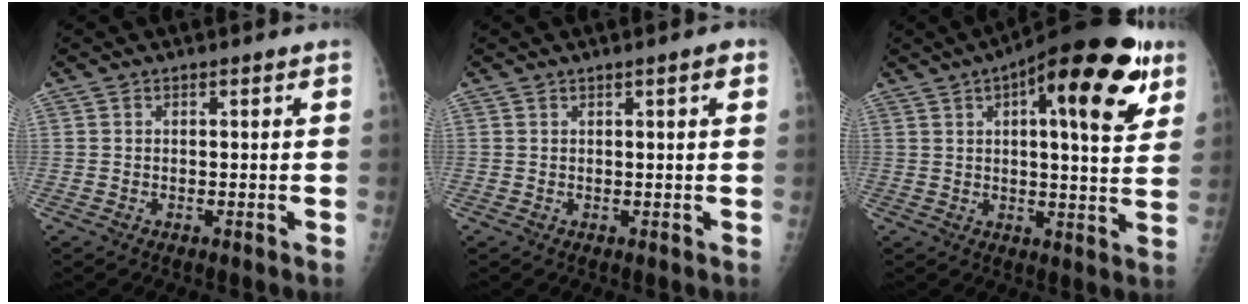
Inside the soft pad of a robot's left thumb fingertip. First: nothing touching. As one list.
[{"total": 1.7, "force": [0.9, 0.2, 1.5], "torque": [-0.021, 0.000, 0.011]}, {"total": 21.5, "force": [9.7, 7.1, 17.8], "torque": [-0.231, -0.008, 0.130]}]